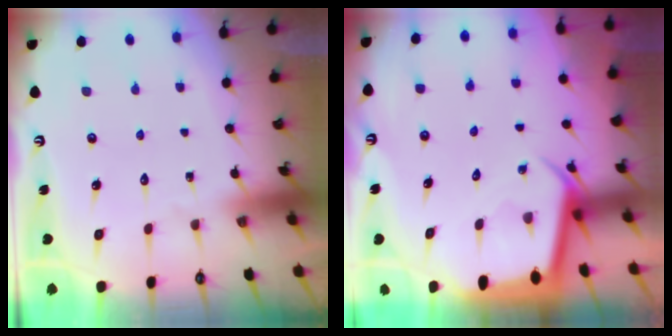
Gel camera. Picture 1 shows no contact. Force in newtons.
{"total": 3.7, "press": 3.7, "slide": 0.2}